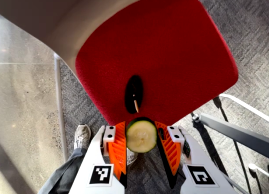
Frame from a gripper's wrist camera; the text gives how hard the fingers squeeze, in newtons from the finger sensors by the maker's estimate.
{"total": 10.8, "left": 11.0, "right": 10.6}